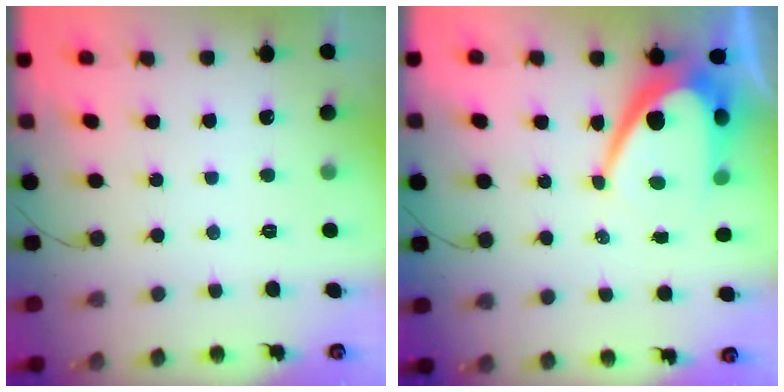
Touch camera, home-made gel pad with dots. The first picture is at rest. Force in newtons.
{"total": 13.0, "press": 13.0, "slide": 0.8}